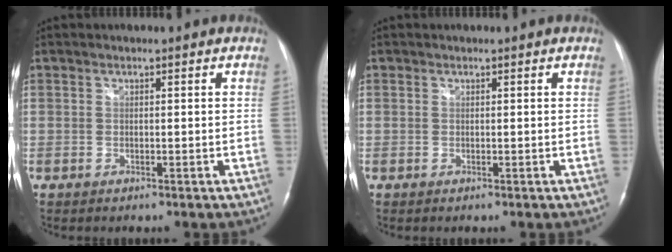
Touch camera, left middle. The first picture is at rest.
{"total": 0.0}